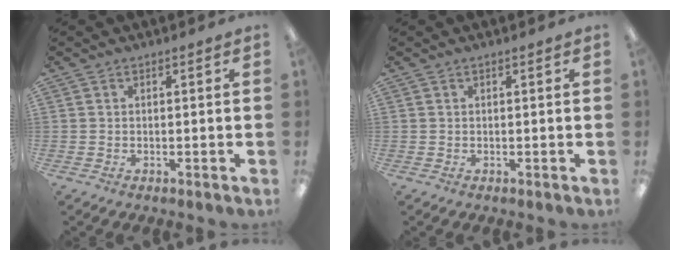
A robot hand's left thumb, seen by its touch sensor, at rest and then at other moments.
{"total": 0.0}